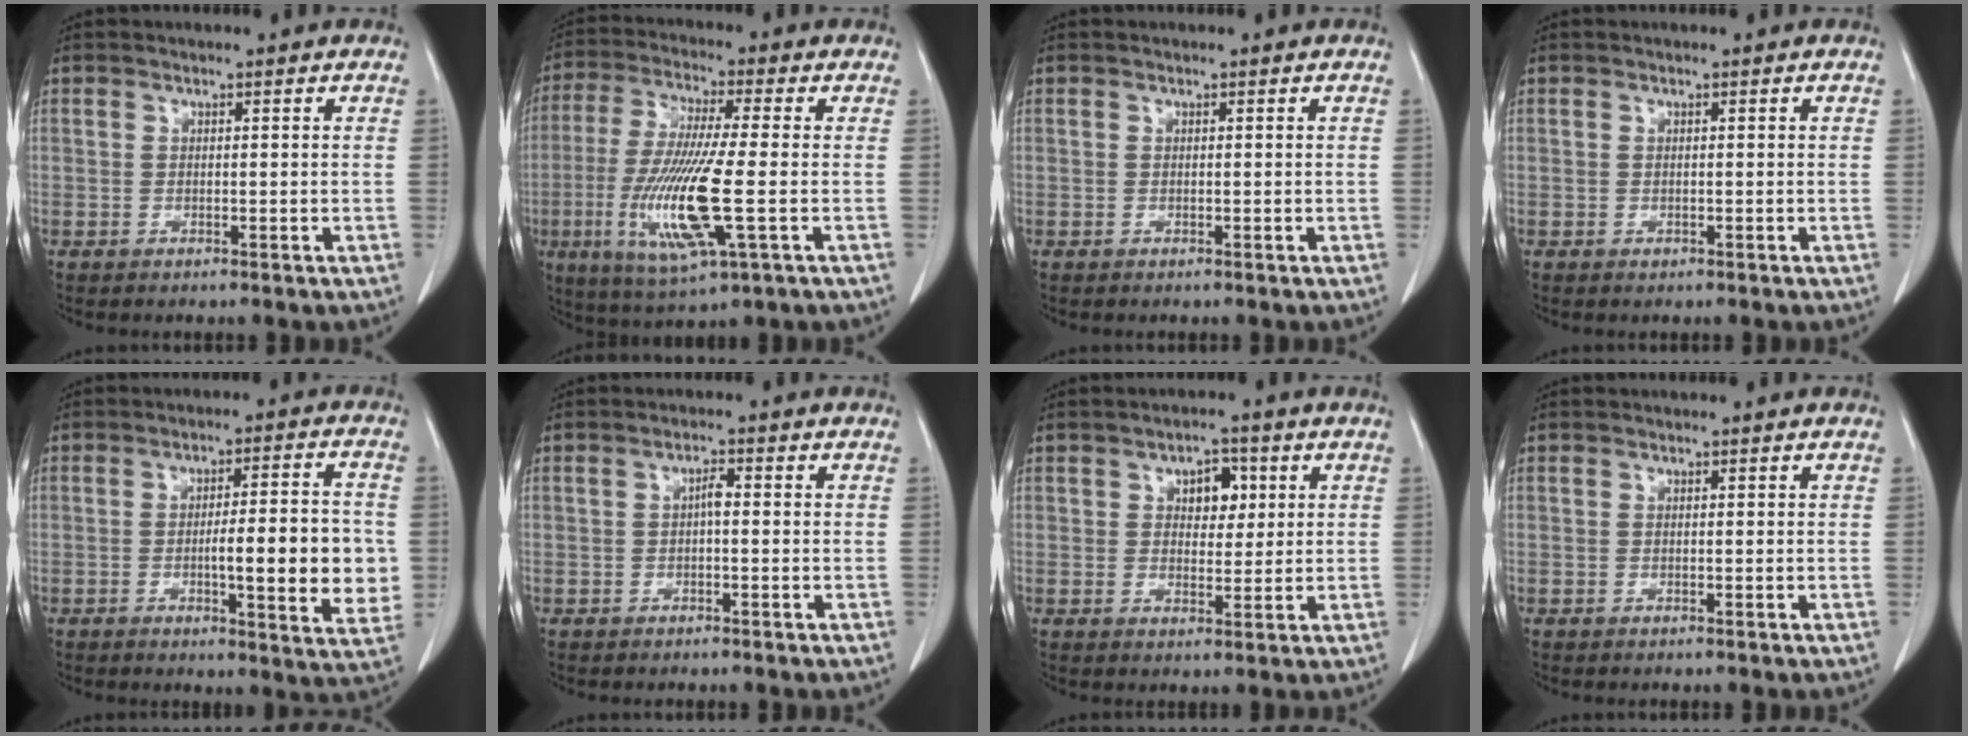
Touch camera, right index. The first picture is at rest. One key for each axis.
{"total": 14.6, "fx": -3.4, "fy": 1.2, "fz": 14.1, "tx": -0.292, "ty": -0.025, "tz": -0.062}
{"total": 0.0}
{"total": 0.0}
{"total": 12.6, "fx": -1.5, "fy": 2.1, "fz": 12.4, "tx": -0.162, "ty": 0.002, "tz": -0.018}
{"total": 1.6, "fx": -0.1, "fy": 0.4, "fz": 1.6, "tx": -0.028, "ty": 0.005, "tz": -0.002}
{"total": 4.5, "fx": 1.6, "fy": 2.7, "fz": 3.3, "tx": -0.045, "ty": 0.009, "tz": 0.026}
{"total": 0.0}